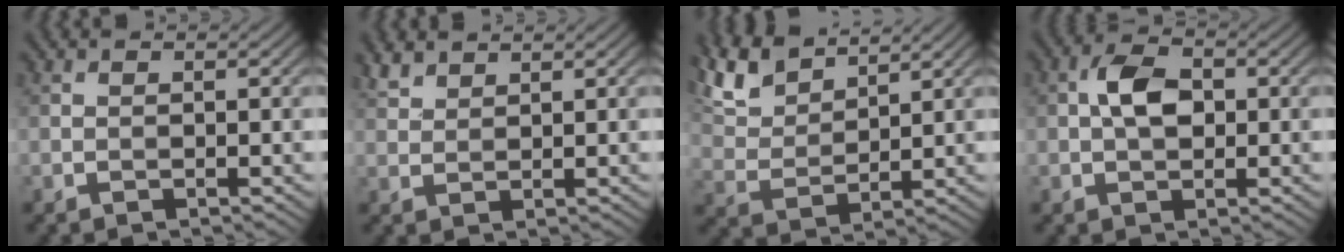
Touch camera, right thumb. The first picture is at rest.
{"total": 2.6, "force": [2.2, 1.0, 1.0], "torque": [-0.028, 0.008, 0.052]}
{"total": 8.7, "force": [6.7, 3.1, 4.6], "torque": [-0.128, 0.018, 0.140]}
{"total": 4.7, "force": [0.4, 2.9, 3.7], "torque": [-0.072, 0.008, 0.001]}